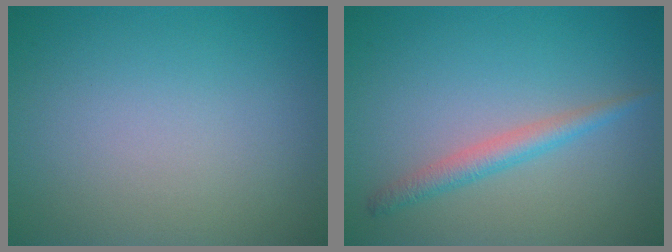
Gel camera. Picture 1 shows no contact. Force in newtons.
{"total": 2.2, "press": 2.2, "slide": 0.1}